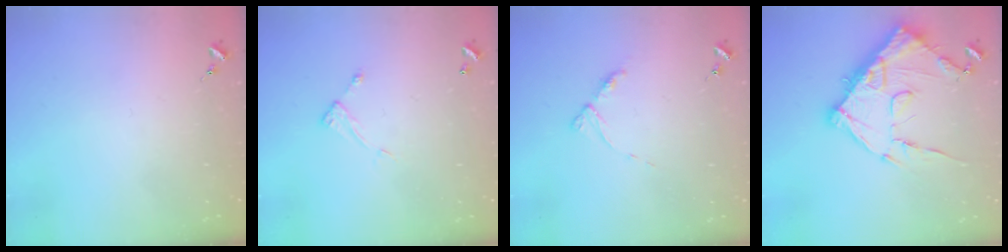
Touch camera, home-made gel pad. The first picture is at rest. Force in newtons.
{"total": 5.0, "press": 5.0, "slide": 0.4}
{"total": 5.2, "press": 5.1, "slide": 0.6}
{"total": 15.0, "press": 14.9, "slide": 1.5}